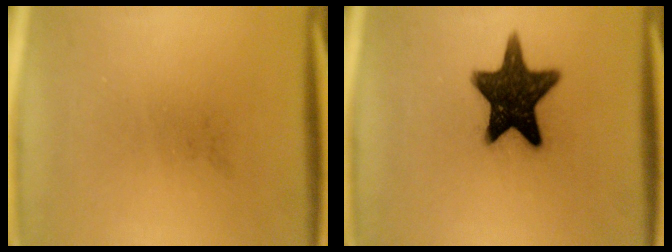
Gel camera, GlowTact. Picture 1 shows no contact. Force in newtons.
{"total": 15.5}